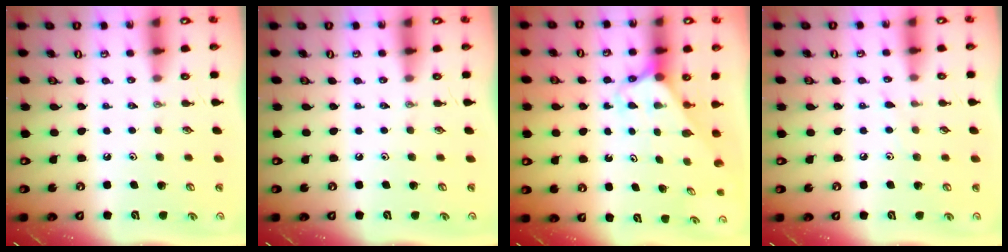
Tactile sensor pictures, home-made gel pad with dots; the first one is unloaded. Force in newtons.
{"total": 0.0}
{"total": 2.5, "press": 2.5, "slide": 0.1}
{"total": 4.1, "press": 4.1, "slide": 0.5}